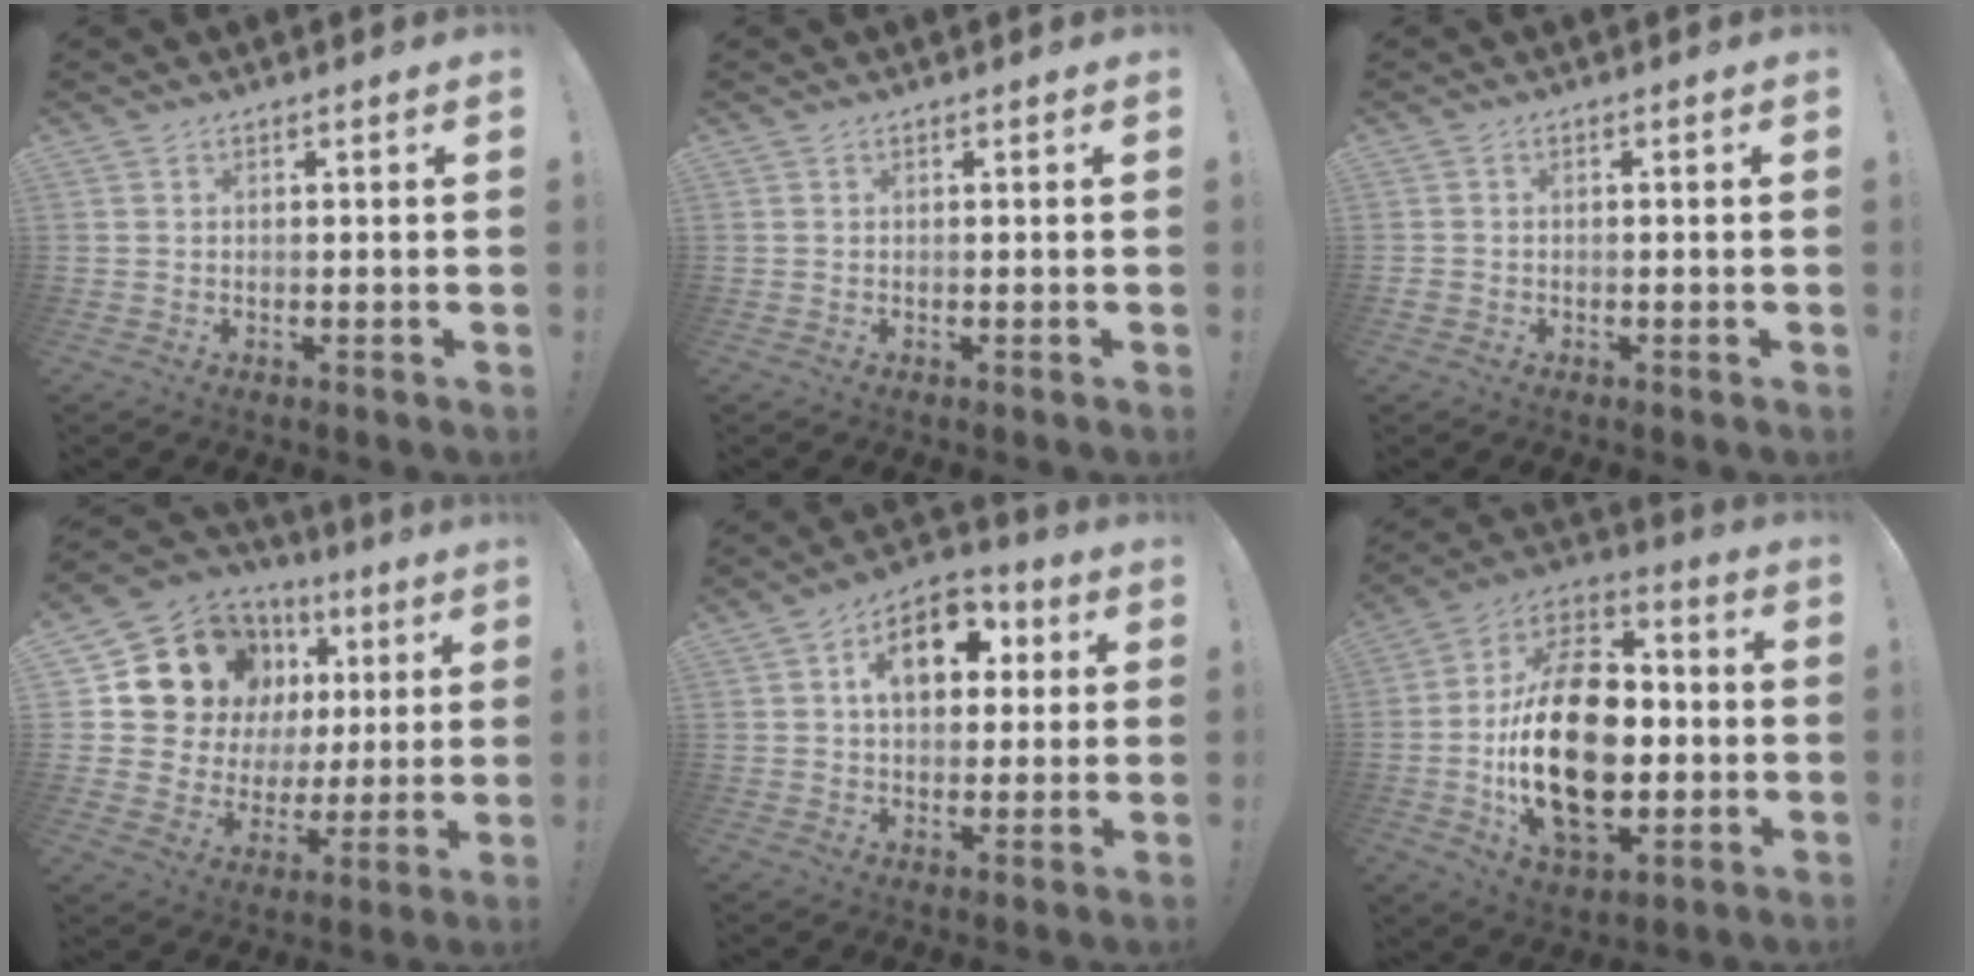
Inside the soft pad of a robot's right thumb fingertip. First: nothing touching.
{"total": 0.0}
{"total": 1.2, "force": [-0.8, 0.8, 0.5], "torque": [-0.015, 0.007, -0.012]}
{"total": 14.5, "force": [8.1, 10.6, 5.7], "torque": [-0.088, -0.060, 0.166]}
{"total": 13.3, "force": [3.5, 9.0, 9.1], "torque": [-0.133, 0.005, 0.064]}
{"total": 27.8, "force": [-3.1, 17.1, 21.7], "torque": [-0.401, 0.022, -0.040]}